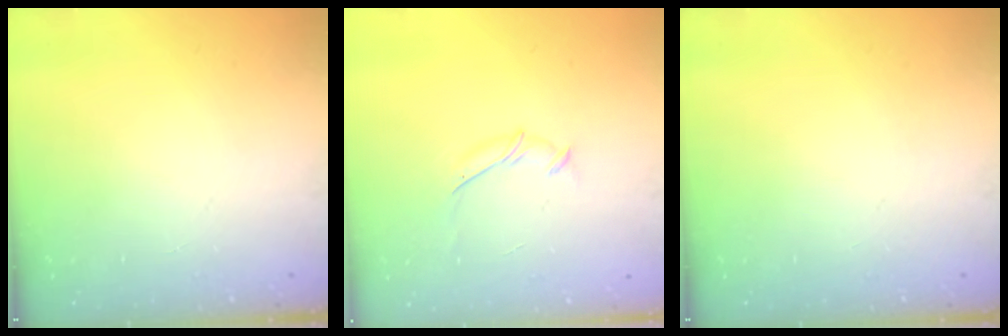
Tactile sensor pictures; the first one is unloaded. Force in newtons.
{"total": 5.3, "press": 5.1, "slide": 1.0}
{"total": 0.0}